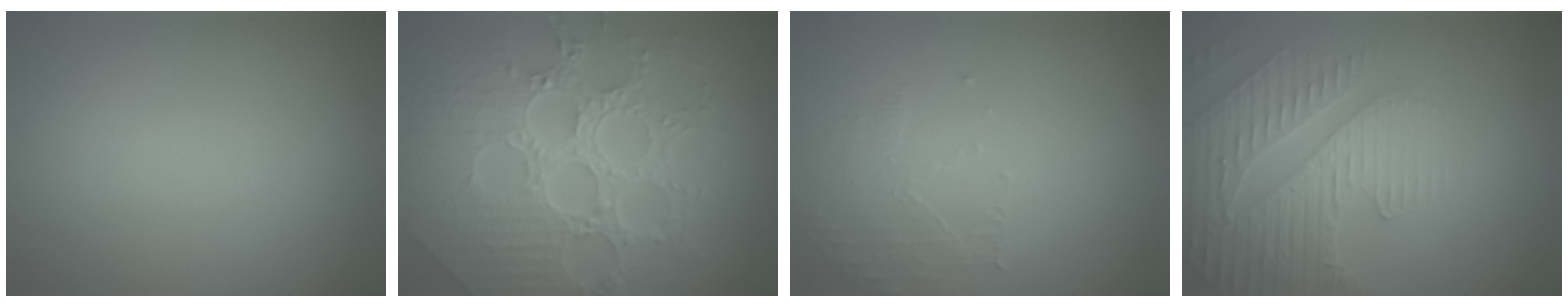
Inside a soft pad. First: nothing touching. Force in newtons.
{"total": 8.1, "press": 5.9, "slide": 5.5}
{"total": 1.6, "press": 0.7, "slide": 1.4}
{"total": 4.6, "press": 4.1, "slide": 2.0}